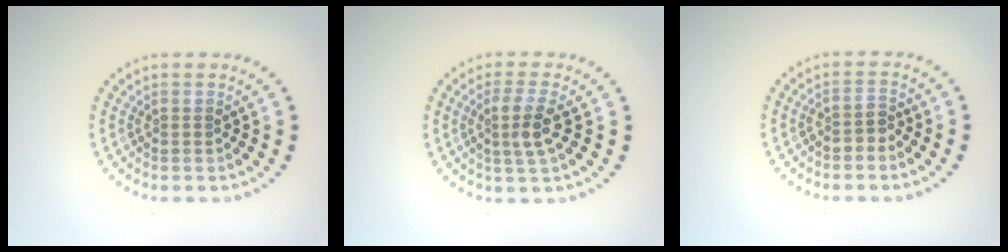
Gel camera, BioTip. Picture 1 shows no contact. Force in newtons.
{"total": 2.7, "press": 2.4, "slide": 1.2}
{"total": 1.4, "press": 1.2, "slide": 0.7}